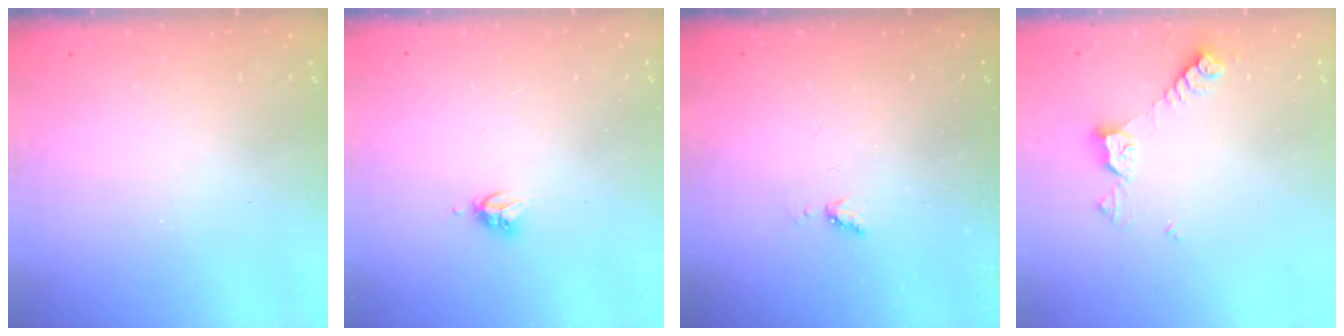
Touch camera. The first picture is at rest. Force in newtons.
{"total": 3.6, "press": 3.6, "slide": 0.5}
{"total": 4.0, "press": 4.0, "slide": 0.5}
{"total": 6.0, "press": 6.0, "slide": 0.6}